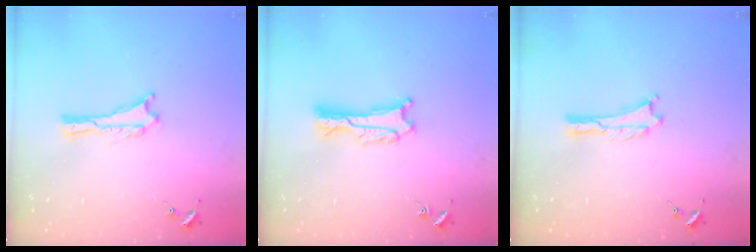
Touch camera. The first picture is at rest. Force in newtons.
{"total": 2.2, "press": 2.2, "slide": 0.2}
{"total": 0.0}